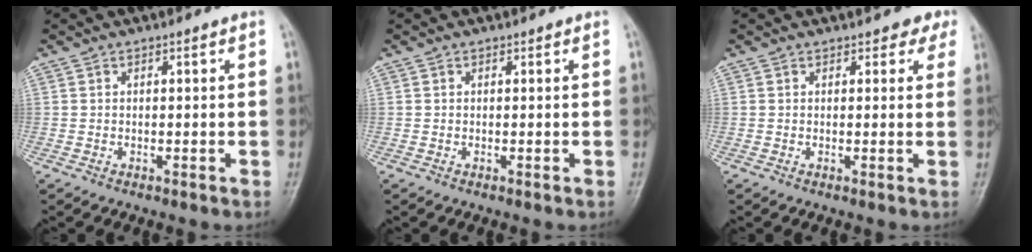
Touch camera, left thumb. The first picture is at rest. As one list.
[{"total": 0.0}, {"total": 2.6, "force": [2.0, 1.5, 0.7], "torque": [0.018, -0.008, 0.010]}]